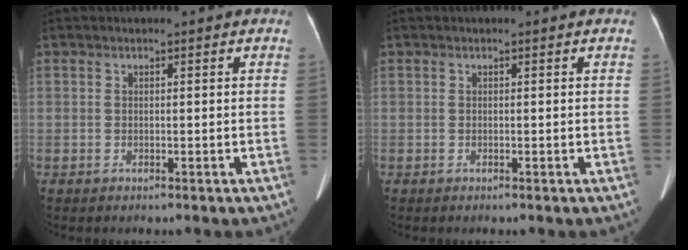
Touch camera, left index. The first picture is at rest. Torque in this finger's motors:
{"motor_torque": [0.00, 0.00, 0.00, 0.00]}